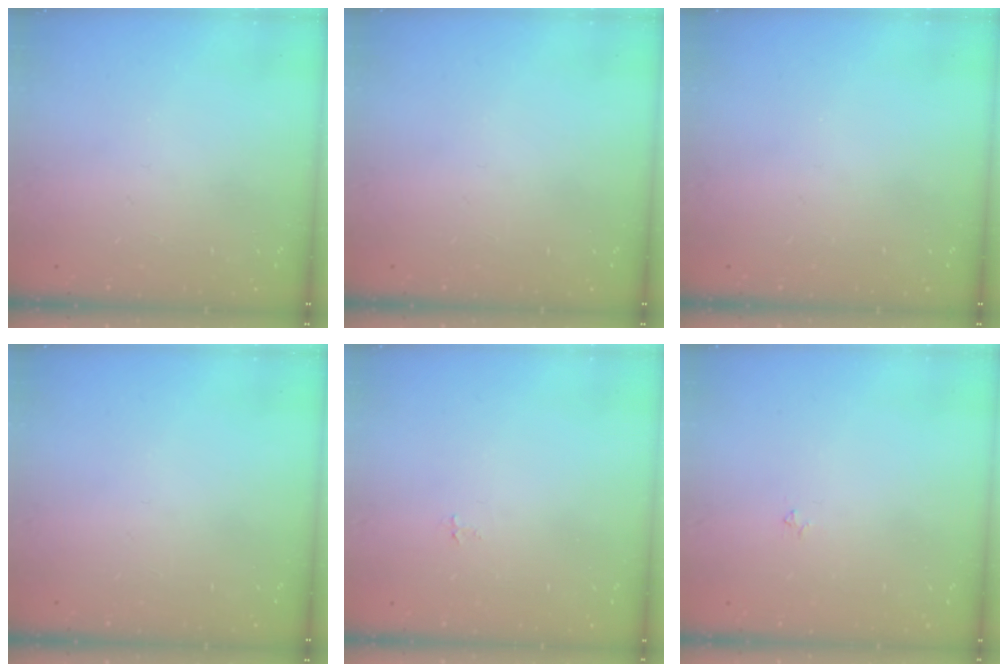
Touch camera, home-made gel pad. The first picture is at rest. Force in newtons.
{"total": 0.0}
{"total": 0.0}
{"total": 0.0}
{"total": 2.7, "press": 2.7, "slide": 0.3}
{"total": 2.4, "press": 2.3, "slide": 0.5}